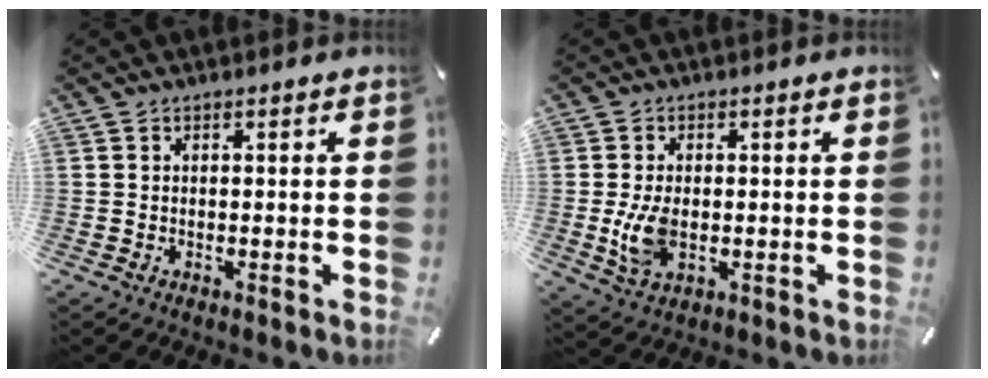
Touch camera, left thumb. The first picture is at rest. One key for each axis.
{"total": 7.4, "fx": -0.7, "fy": 4.6, "fz": 5.7, "tx": -0.128, "ty": -0.008, "tz": -0.016}